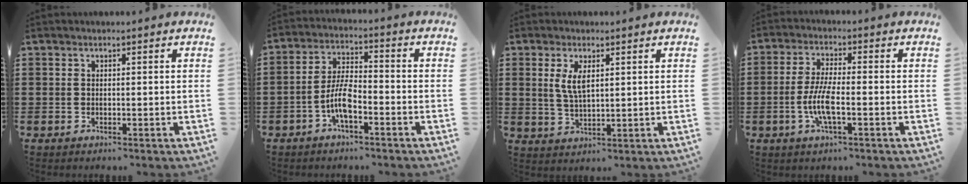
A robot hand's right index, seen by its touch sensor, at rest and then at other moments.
{"total": 6.5, "force": [-2.9, 2.2, 5.4], "torque": [-0.124, -0.001, -0.060]}
{"total": 4.4, "force": [1.4, 1.7, 3.8], "torque": [-0.079, 0.005, 0.023]}
{"total": 6.3, "force": [-1.8, 1.5, 5.9], "torque": [-0.135, -0.009, -0.042]}